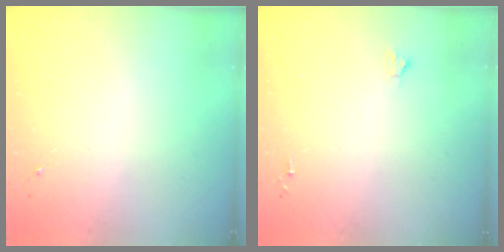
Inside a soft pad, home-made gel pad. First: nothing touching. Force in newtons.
{"total": 1.6, "press": 1.6, "slide": 0.2}